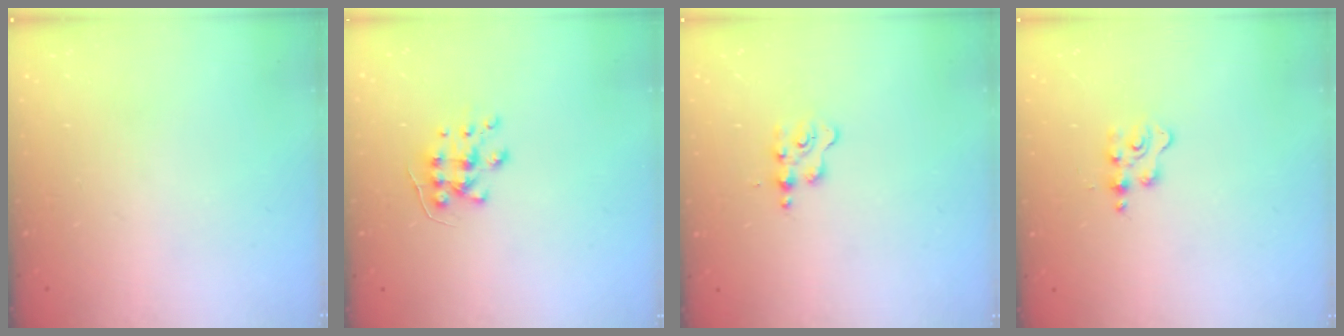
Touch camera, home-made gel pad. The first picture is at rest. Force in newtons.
{"total": 7.8, "press": 7.8, "slide": 0.7}
{"total": 1.7, "press": 1.7, "slide": 0.3}
{"total": 2.1, "press": 2.1, "slide": 0.4}